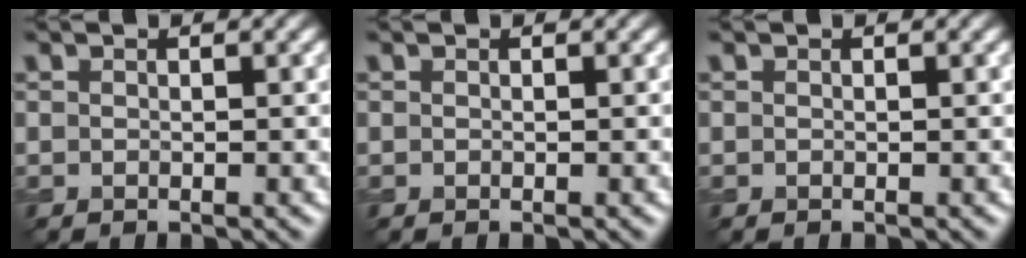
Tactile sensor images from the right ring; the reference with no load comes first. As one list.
[{"total": 0.0}, {"total": 0.0}]